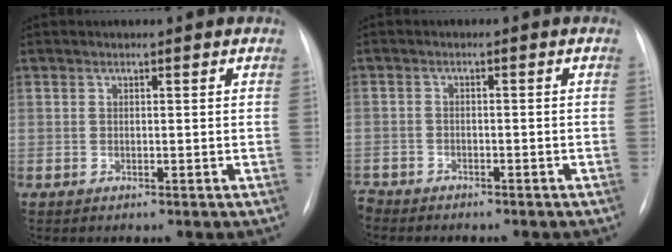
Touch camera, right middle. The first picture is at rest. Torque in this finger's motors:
{"motor_torque": [0.27, -0.51, -0.21, -0.21]}